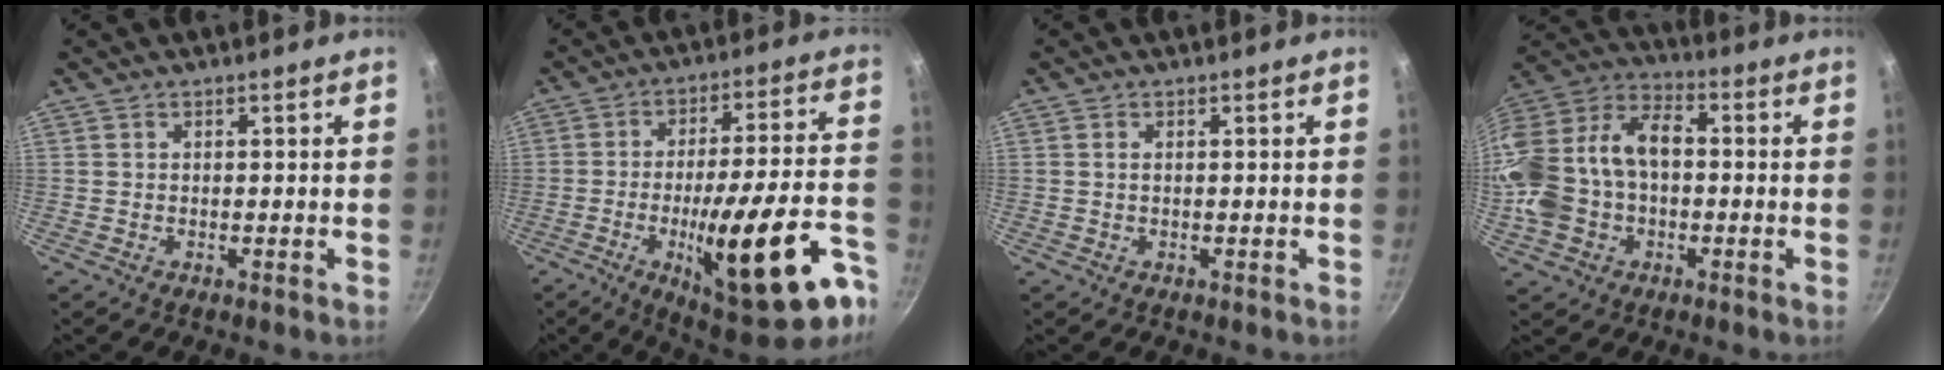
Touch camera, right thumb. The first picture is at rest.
{"total": 25.5, "force": [-10.3, 7.3, 22.2], "torque": [-0.288, 0.034, -0.139]}
{"total": 0.7, "force": [0.1, 0.3, 0.6], "torque": [-0.012, 0.001, 0.002]}
{"total": 21.2, "force": [-1.4, 15.0, 14.9], "torque": [-0.300, 0.058, -0.033]}